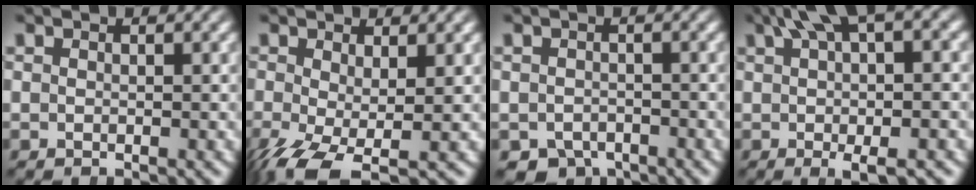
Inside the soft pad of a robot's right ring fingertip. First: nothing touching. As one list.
[{"total": 4.7, "force": [-2.6, 2.1, 3.2], "torque": [-0.083, -0.049, -0.018]}, {"total": 4.9, "force": [-3.8, 2.9, 1.0], "torque": [-0.019, -0.027, -0.053]}, {"total": 5.6, "force": [1.4, 0.9, 5.3], "torque": [-0.080, 0.012, 0.021]}]